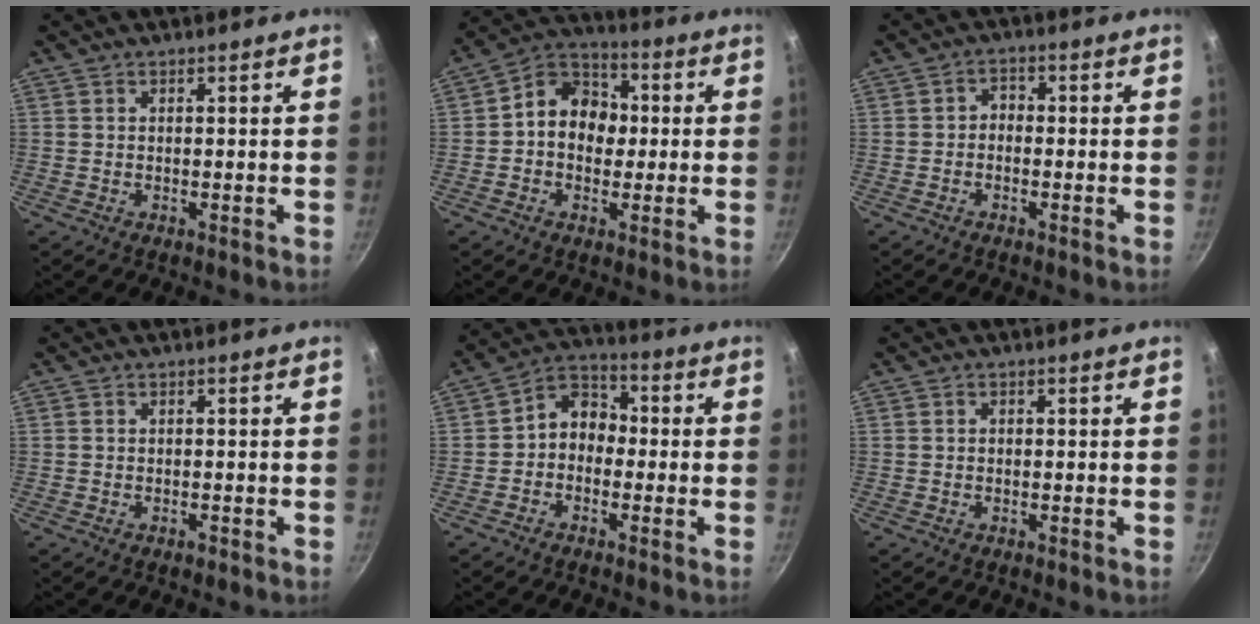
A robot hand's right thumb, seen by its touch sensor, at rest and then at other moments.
{"total": 11.2, "force": [0.3, 9.1, 6.5], "torque": [-0.058, 0.027, -0.017]}
{"total": 2.3, "force": [-0.8, 1.8, 1.2], "torque": [-0.013, 0.015, -0.019]}
{"total": 0.9, "force": [-0.6, 0.5, 0.5], "torque": [-0.010, 0.003, -0.010]}
{"total": 7.2, "force": [-1.2, 5.8, 4.2], "torque": [-0.034, 0.037, -0.041]}
{"total": 0.5, "force": [0.0, 0.5, 0.2], "torque": [-0.002, 0.003, -0.001]}